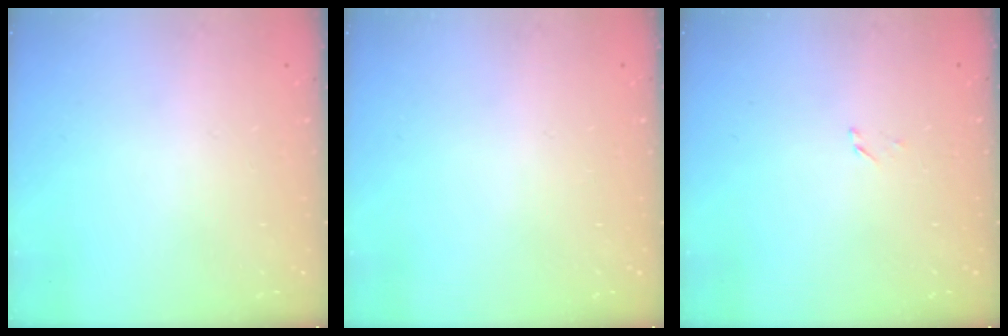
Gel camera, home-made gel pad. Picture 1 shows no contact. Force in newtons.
{"total": 0.0}
{"total": 1.4, "press": 1.4, "slide": 0.2}